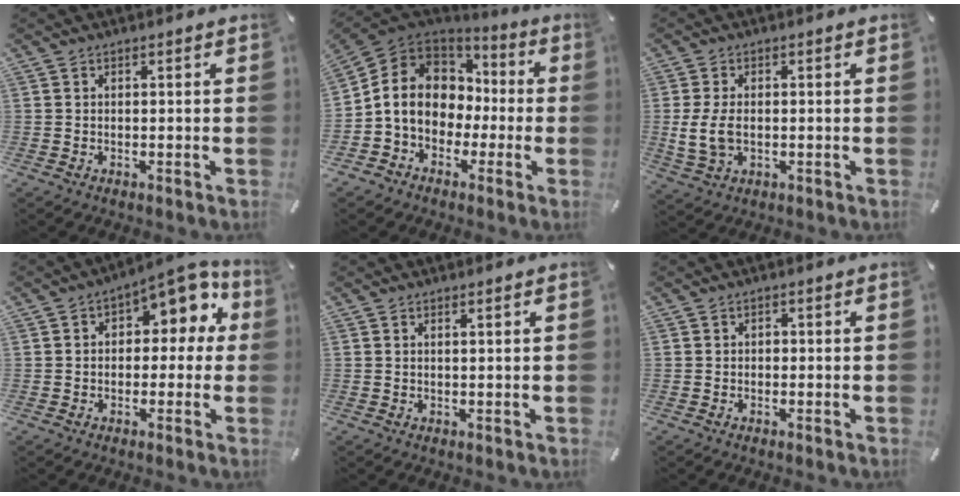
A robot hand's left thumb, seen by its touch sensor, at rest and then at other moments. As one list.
[{"total": 12.0, "force": [-1.3, 10.7, 5.4], "torque": [-0.135, 0.010, -0.019]}, {"total": 6.5, "force": [-0.4, 4.2, 4.9], "torque": [-0.104, -0.001, -0.009]}, {"total": 8.9, "force": [4.0, 5.0, 6.1], "torque": [-0.073, -0.029, 0.061]}, {"total": 1.0, "force": [0.5, 0.0, 0.8], "torque": [-0.016, -0.001, 0.009]}, {"total": 0.8, "force": [-0.1, 0.7, 0.4], "torque": [-0.009, 0.004, -0.004]}]